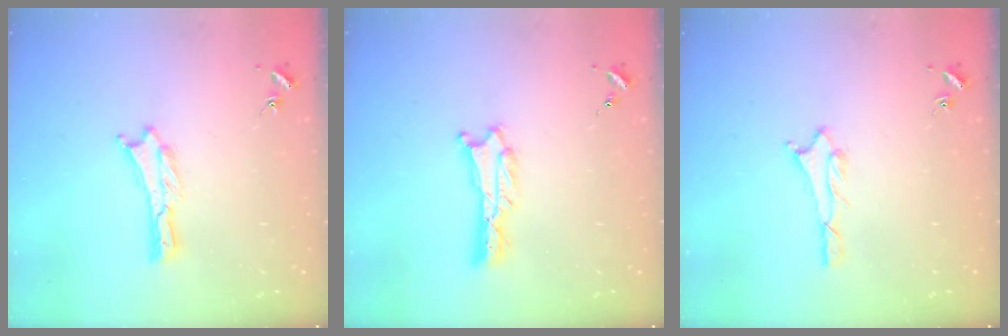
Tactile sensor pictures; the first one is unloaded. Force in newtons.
{"total": 0.7, "press": 0.7, "slide": 0.1}
{"total": 1.5, "press": 1.5, "slide": 0.1}